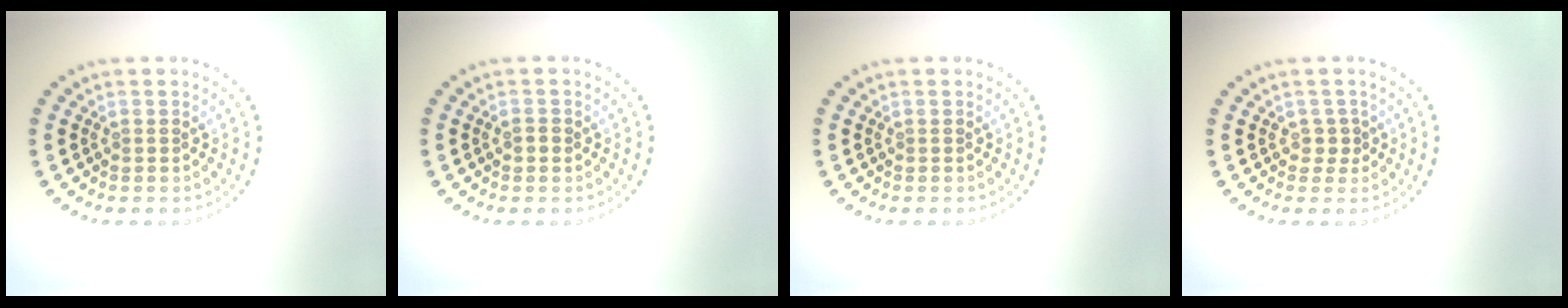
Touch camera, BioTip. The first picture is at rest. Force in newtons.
{"total": 0.8, "press": 0.8, "slide": 0.1}
{"total": 0.0}
{"total": 1.3, "press": 0.9, "slide": 0.8}